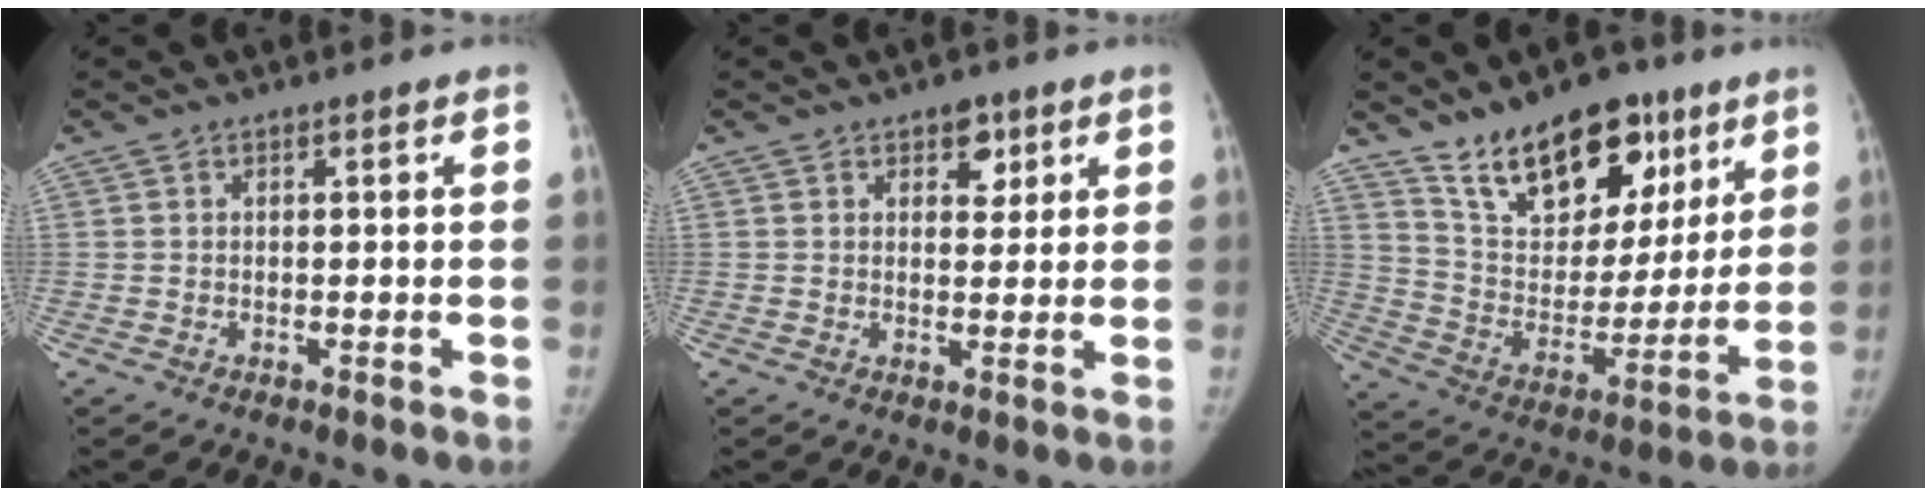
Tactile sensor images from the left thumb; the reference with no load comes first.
{"total": 4.0, "force": [2.2, 2.6, 2.1], "torque": [0.001, -0.009, 0.029]}
{"total": 20.8, "force": [13.4, 11.4, 11.1], "torque": [-0.119, -0.063, 0.228]}